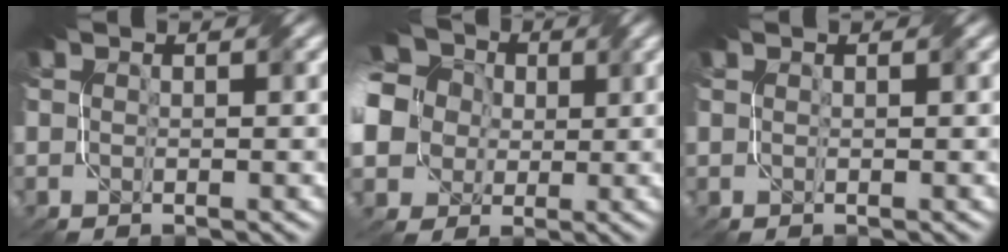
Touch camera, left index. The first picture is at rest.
{"total": 15.7, "force": [1.7, 13.8, 7.3], "torque": [-0.199, 0.024, -0.011]}
{"total": 0.0}